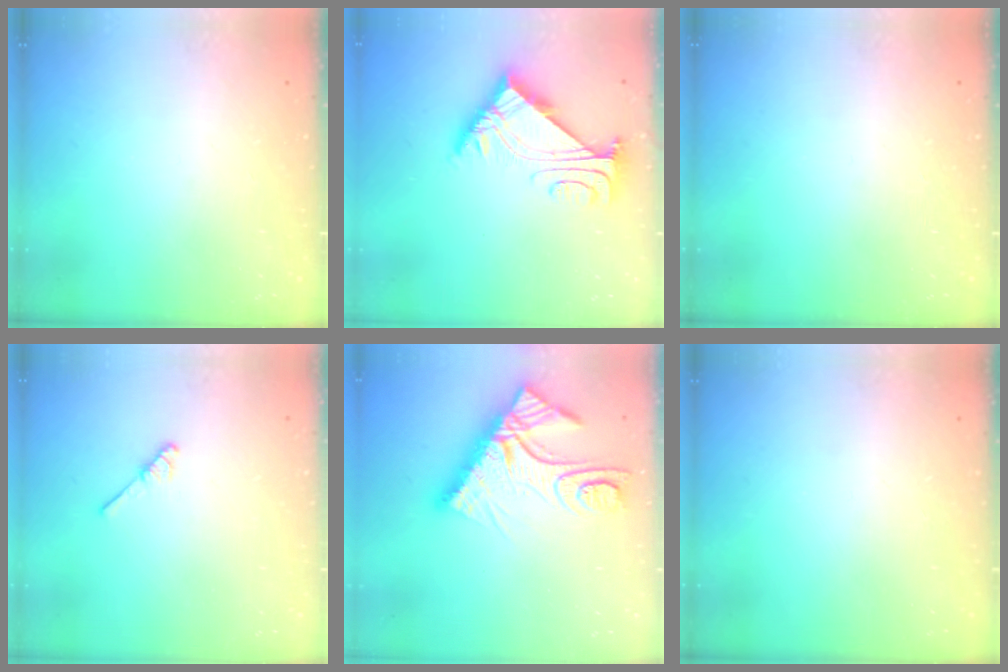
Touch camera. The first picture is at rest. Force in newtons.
{"total": 4.9, "press": 4.8, "slide": 0.7}
{"total": 0.0}
{"total": 3.0, "press": 2.9, "slide": 0.5}
{"total": 16.4, "press": 16.3, "slide": 1.4}
{"total": 0.0}